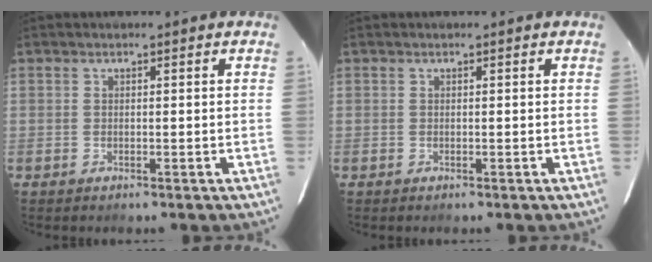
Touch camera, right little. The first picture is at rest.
{"total": 0.0}